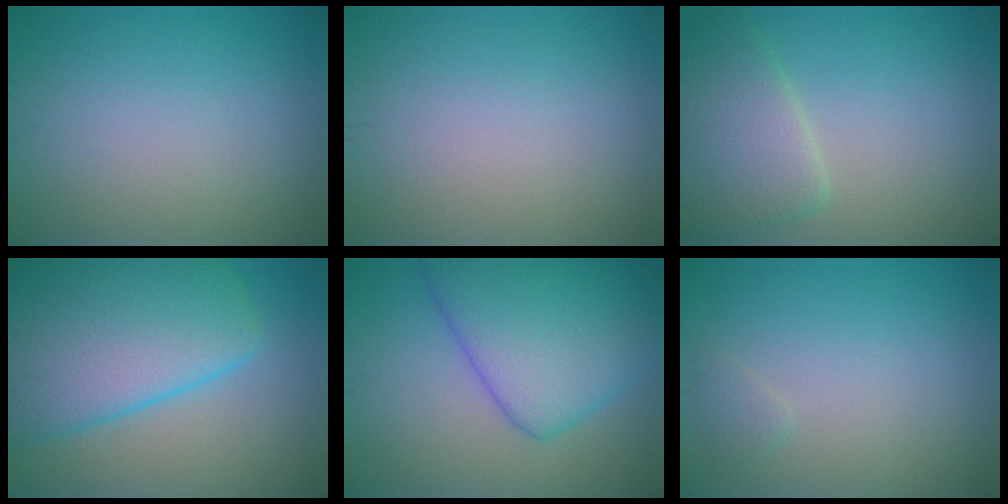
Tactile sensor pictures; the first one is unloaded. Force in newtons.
{"total": 0.0}
{"total": 4.6, "press": 4.6, "slide": 0.5}
{"total": 11.6, "press": 11.6, "slide": 0.4}
{"total": 8.9, "press": 8.9, "slide": 0.3}
{"total": 0.8, "press": 0.8, "slide": 0.1}